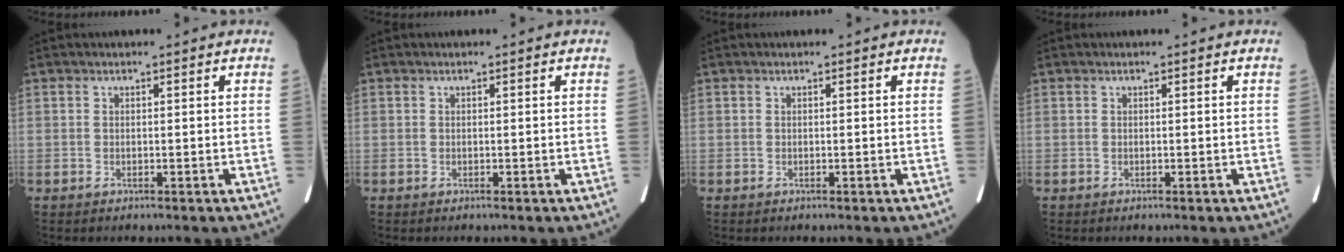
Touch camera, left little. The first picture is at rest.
{"total": 0.0}
{"total": 0.0}
{"total": 0.0}